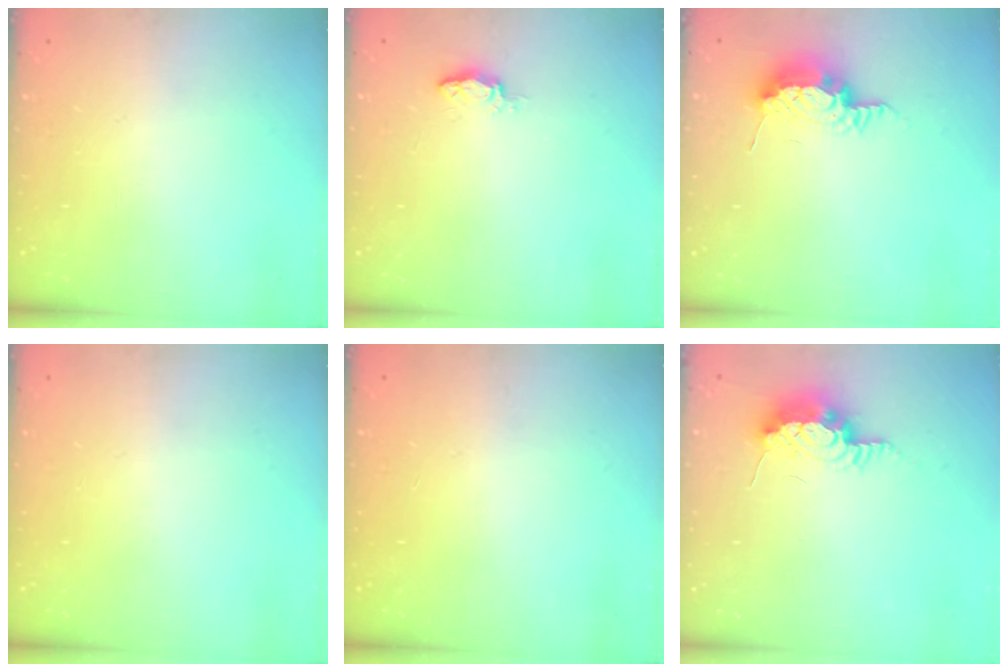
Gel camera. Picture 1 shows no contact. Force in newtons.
{"total": 2.8, "press": 2.8, "slide": 0.4}
{"total": 9.1, "press": 8.9, "slide": 2.1}
{"total": 0.0}
{"total": 1.1, "press": 1.1, "slide": 0.3}
{"total": 12.9, "press": 10.5, "slide": 7.5}